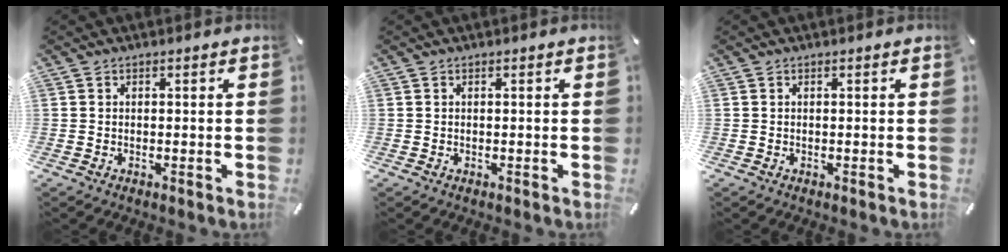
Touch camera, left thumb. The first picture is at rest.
{"total": 0.0}
{"total": 0.0}